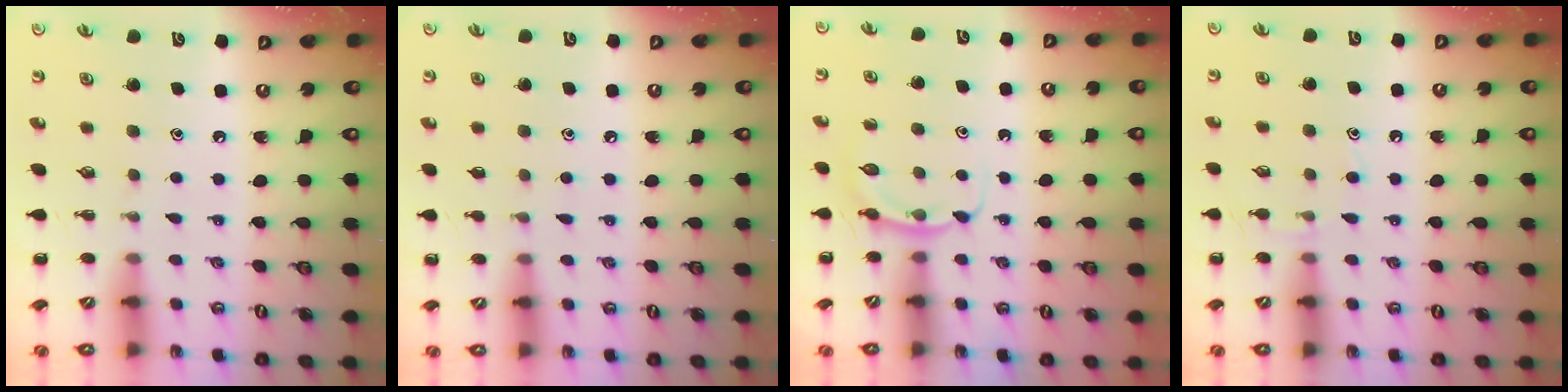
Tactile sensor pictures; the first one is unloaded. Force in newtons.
{"total": 3.8, "press": 3.4, "slide": 1.6}
{"total": 4.0, "press": 3.8, "slide": 1.4}
{"total": 5.5, "press": 5.2, "slide": 1.8}